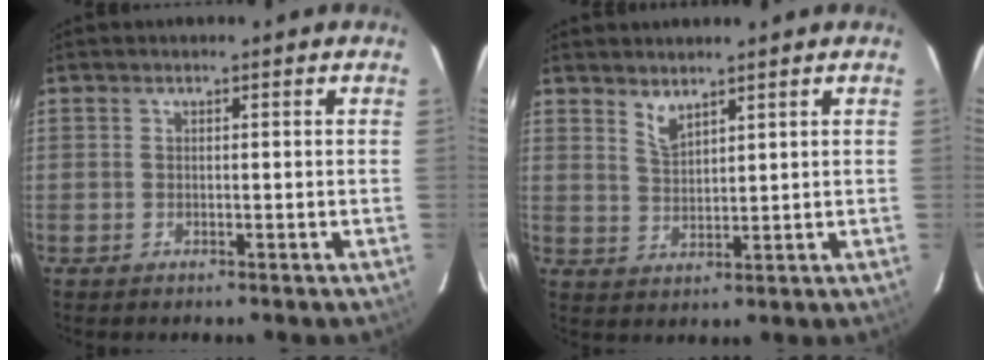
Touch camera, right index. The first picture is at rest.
{"total": 3.3, "force": [2.8, 0.8, 1.6], "torque": [-0.029, -0.001, 0.054]}